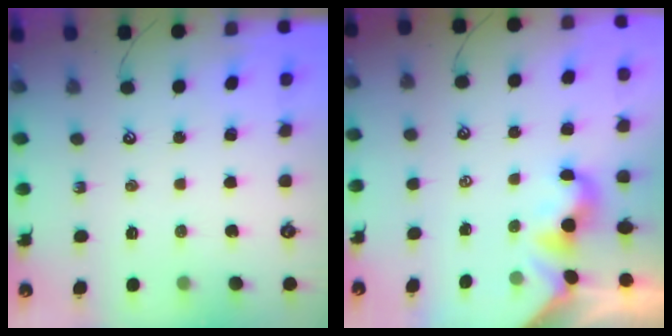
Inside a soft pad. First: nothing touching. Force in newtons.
{"total": 2.1, "press": 2.0, "slide": 0.4}